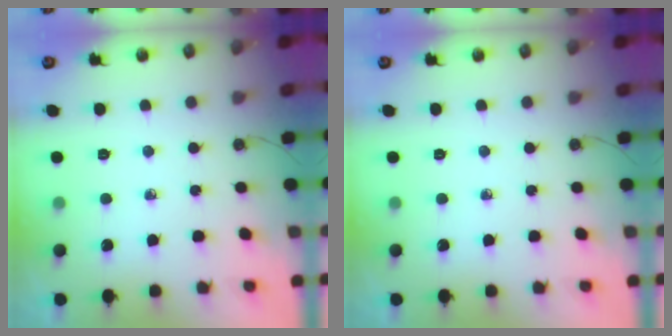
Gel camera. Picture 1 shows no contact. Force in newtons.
{"total": 0.0}